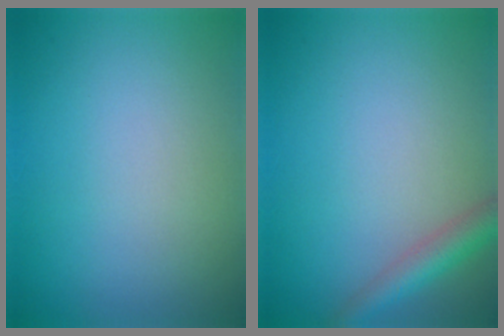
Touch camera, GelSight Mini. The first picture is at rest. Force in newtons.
{"total": 2.8, "press": 2.8, "slide": 0.1}